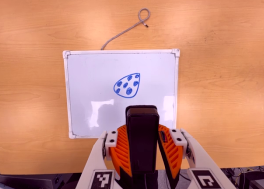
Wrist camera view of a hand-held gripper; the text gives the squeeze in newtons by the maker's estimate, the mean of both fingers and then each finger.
{"total": 8.5, "left": 7.1, "right": 9.9}